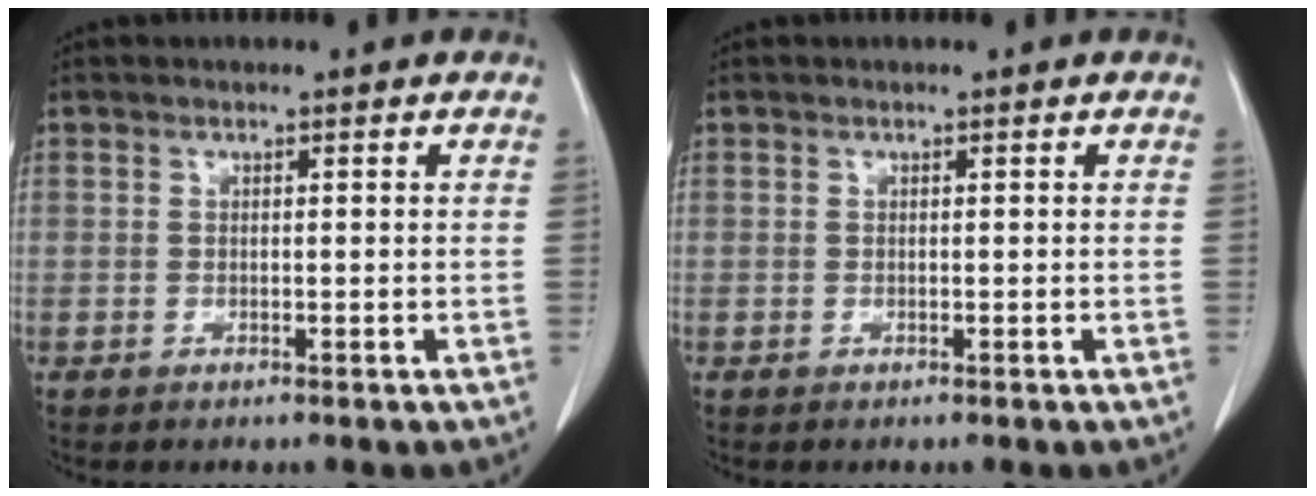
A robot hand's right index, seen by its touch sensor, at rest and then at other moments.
{"total": 0.0}